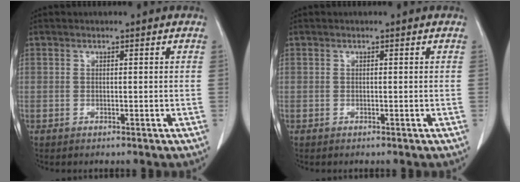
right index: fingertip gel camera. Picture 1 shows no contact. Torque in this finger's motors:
{"motor_torque": [0.14, -0.06, 0.06, 0.00]}